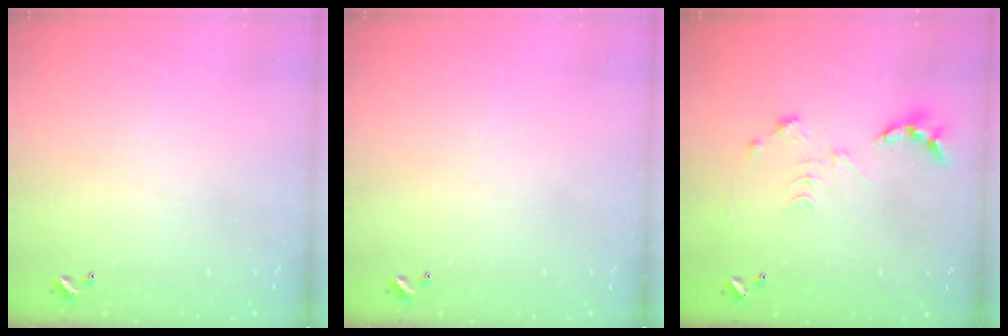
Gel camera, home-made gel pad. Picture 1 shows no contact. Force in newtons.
{"total": 0.0}
{"total": 0.0}